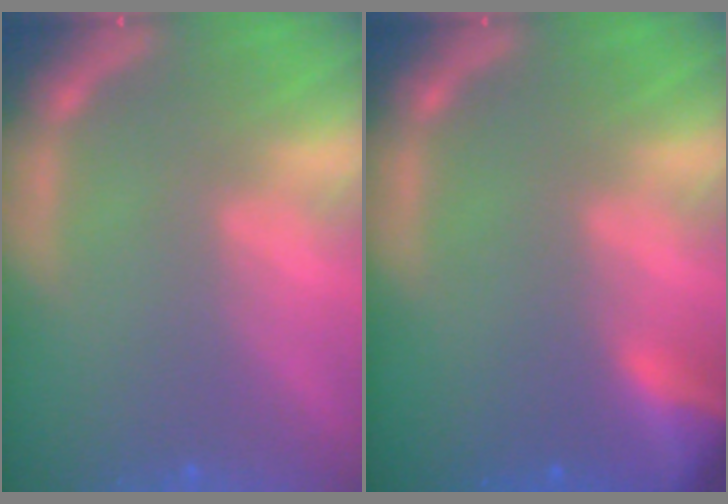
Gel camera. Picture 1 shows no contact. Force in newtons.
{"total": 4.4}